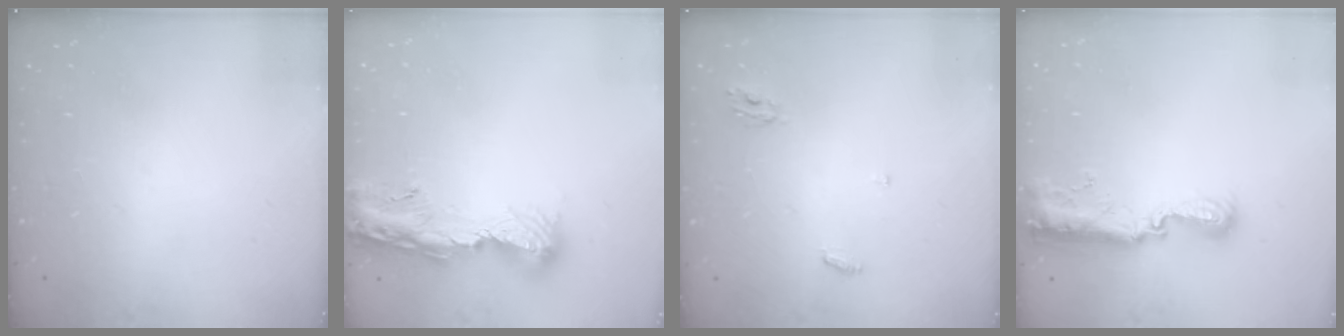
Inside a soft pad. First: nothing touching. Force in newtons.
{"total": 12.9, "press": 12.9, "slide": 1.3}
{"total": 4.1, "press": 4.1, "slide": 0.2}
{"total": 12.8, "press": 11.4, "slide": 5.9}